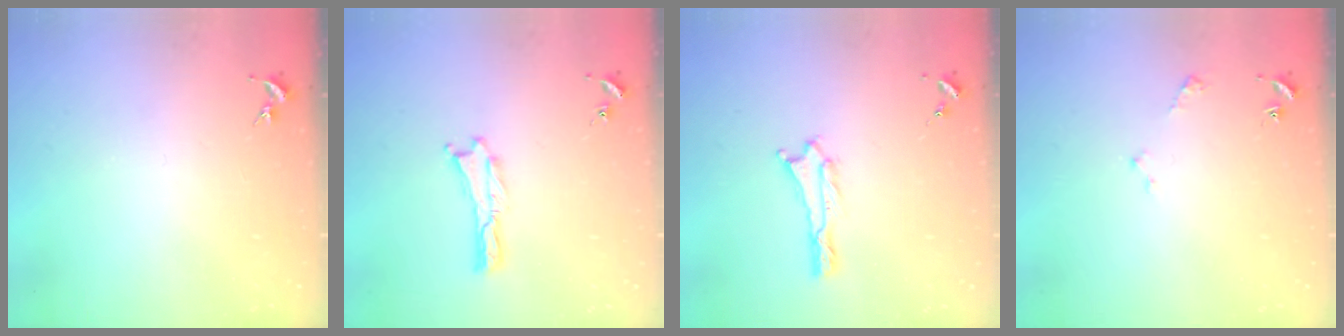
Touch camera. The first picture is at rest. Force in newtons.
{"total": 0.0}
{"total": 0.0}
{"total": 1.6, "press": 1.6, "slide": 0.2}